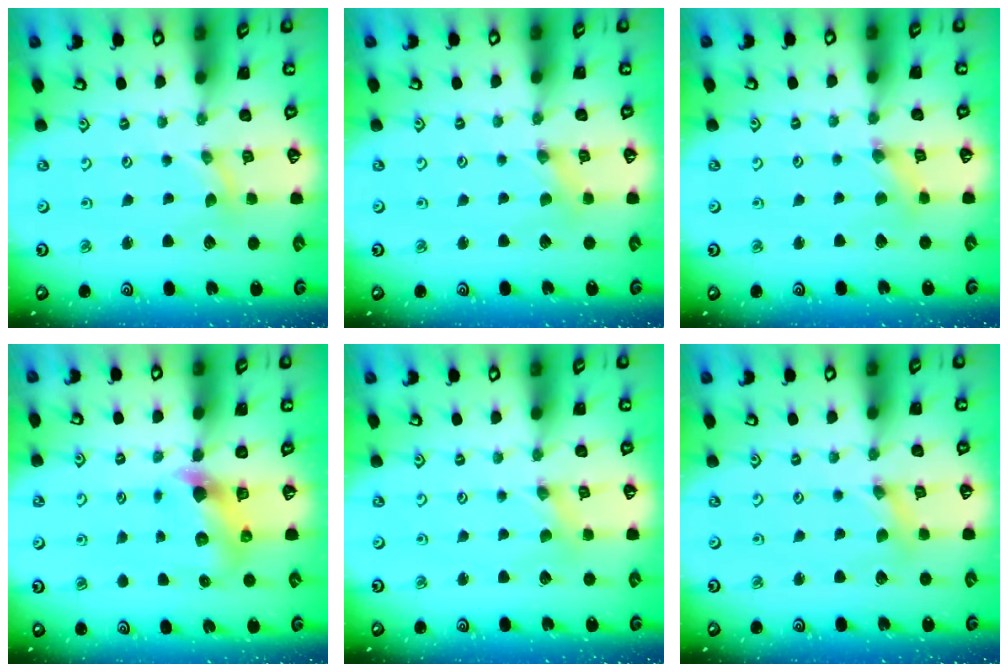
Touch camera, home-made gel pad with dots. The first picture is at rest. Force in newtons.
{"total": 0.0}
{"total": 1.4, "press": 1.3, "slide": 0.3}
{"total": 5.4, "press": 5.4, "slide": 0.5}
{"total": 0.6, "press": 0.6, "slide": 0.2}
{"total": 1.6, "press": 1.6, "slide": 0.3}